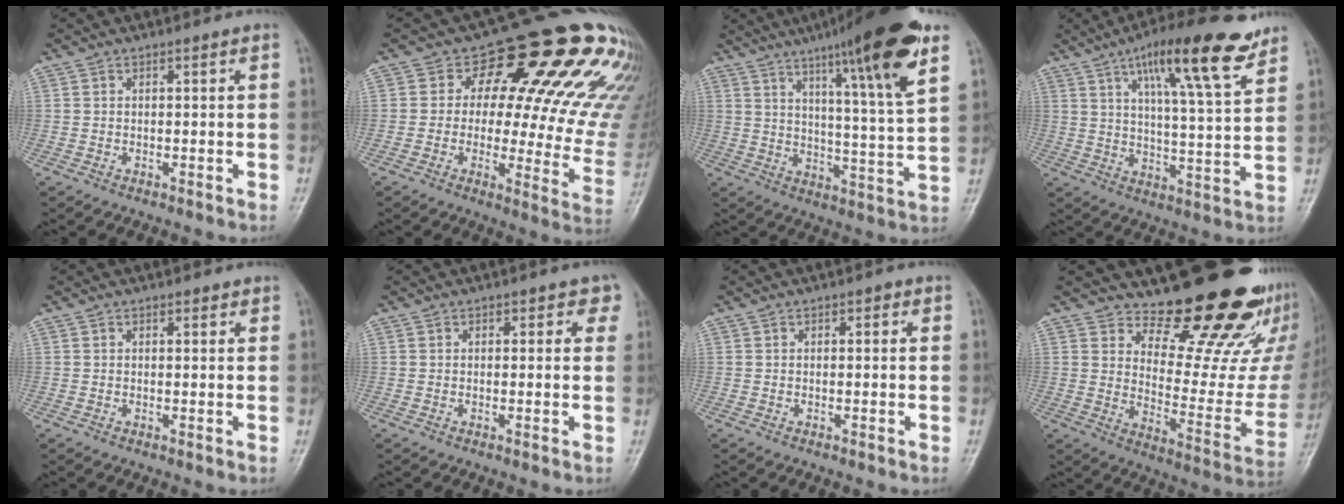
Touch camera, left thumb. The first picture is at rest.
{"total": 22.8, "force": [10.7, 10.8, 17.0], "torque": [-0.172, -0.025, 0.121]}
{"total": 19.1, "force": [10.7, 1.6, 15.7], "torque": [-0.222, -0.047, 0.157]}
{"total": 17.1, "force": [10.3, 3.6, 13.2], "torque": [-0.187, -0.042, 0.163]}
{"total": 1.0, "force": [0.8, 0.6, 0.4], "torque": [0.002, -0.004, 0.006]}
{"total": 2.3, "force": [1.1, 1.6, 1.2], "torque": [0.021, 0.000, 0.004]}
{"total": 0.8, "force": [0.2, 0.5, 0.5], "torque": [0.003, 0.002, -0.002]}
{"total": 21.7, "force": [17.5, 7.2, 10.5], "torque": [-0.089, -0.160, 0.232]}